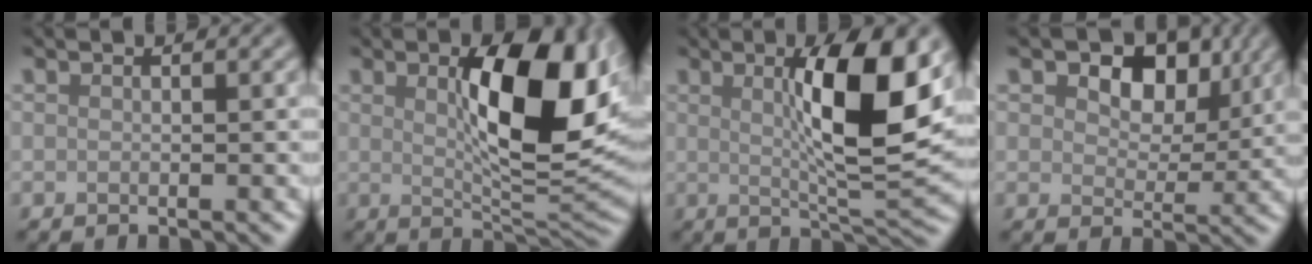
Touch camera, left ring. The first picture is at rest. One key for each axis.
{"total": 11.1, "fx": 2.1, "fy": 4.1, "fz": 10.1, "tx": -0.148, "ty": 0.001, "tz": 0.039}
{"total": 8.7, "fx": 1.9, "fy": 1.8, "fz": 8.3, "tx": -0.121, "ty": -0.007, "tz": 0.035}
{"total": 6.3, "fx": 2.7, "fy": 4.1, "fz": 4.0, "tx": -0.067, "ty": -0.007, "tz": 0.034}